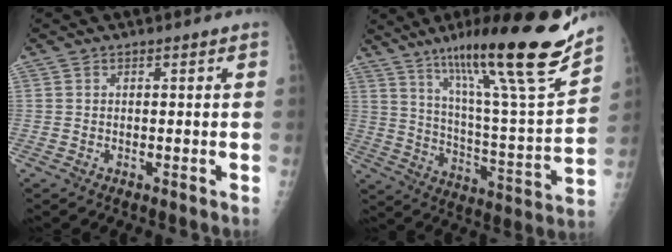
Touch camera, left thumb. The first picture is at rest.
{"total": 24.7, "force": [17.1, 2.1, 17.7], "torque": [-0.257, -0.072, 0.280]}